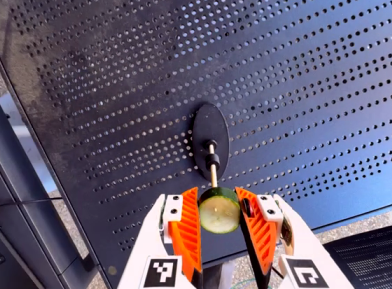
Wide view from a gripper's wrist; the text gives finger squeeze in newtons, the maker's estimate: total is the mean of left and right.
{"total": 10.5, "left": 9.9, "right": 11.2}